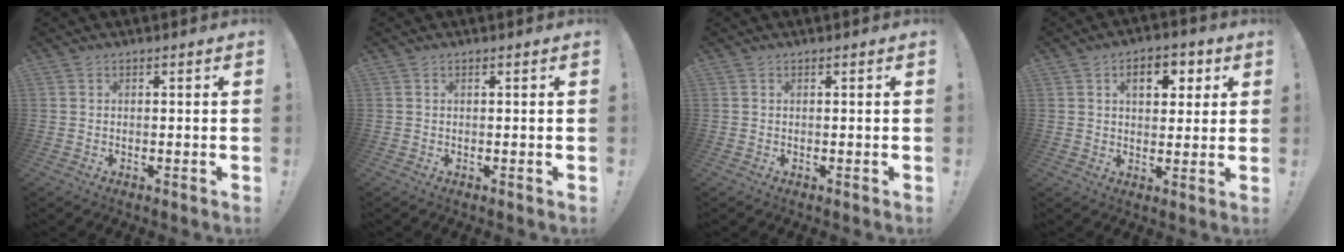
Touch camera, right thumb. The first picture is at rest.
{"total": 0.0}
{"total": 0.0}
{"total": 8.1, "force": [2.8, 5.1, 5.6], "torque": [-0.071, 0.000, 0.043]}